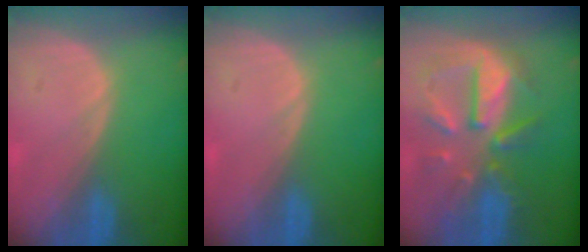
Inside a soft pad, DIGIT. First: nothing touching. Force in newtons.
{"total": 0.0}
{"total": 10.2, "press": 9.3, "slide": 4.2}